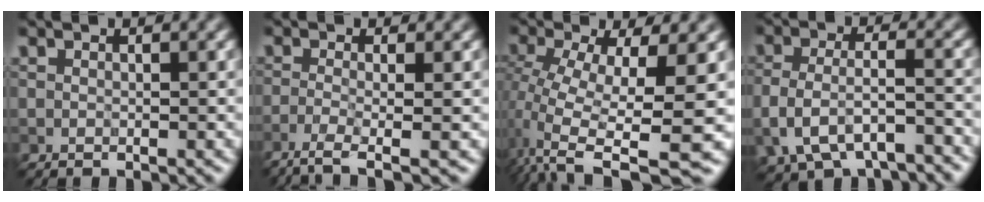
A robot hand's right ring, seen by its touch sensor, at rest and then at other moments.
{"total": 4.1, "force": [-2.0, 1.1, 3.4], "torque": [-0.054, -0.006, -0.050]}
{"total": 10.0, "force": [-2.5, 3.3, 9.1], "torque": [-0.162, -0.021, -0.036]}
{"total": 6.3, "force": [-3.2, 3.0, 4.4], "torque": [-0.087, -0.009, -0.059]}